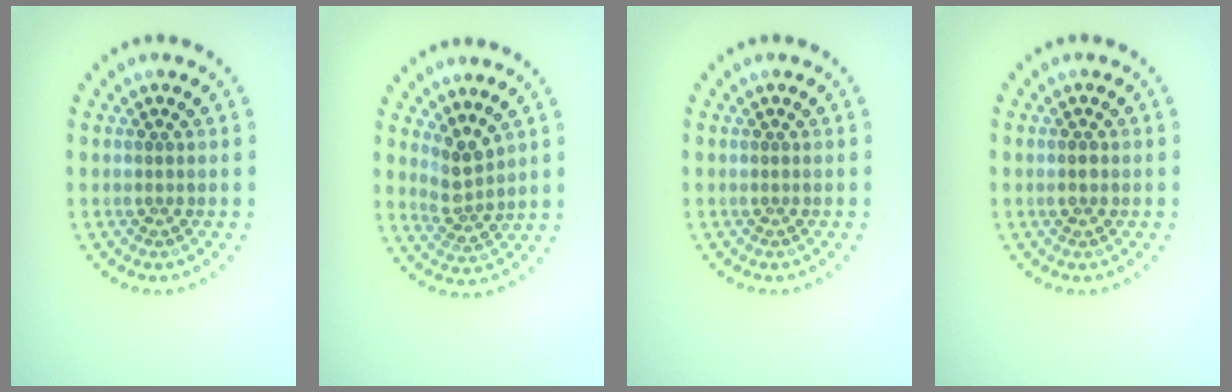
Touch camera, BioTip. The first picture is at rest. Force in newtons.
{"total": 2.6, "press": 2.0, "slide": 1.6}
{"total": 0.0}
{"total": 1.3, "press": 1.3, "slide": 0.1}